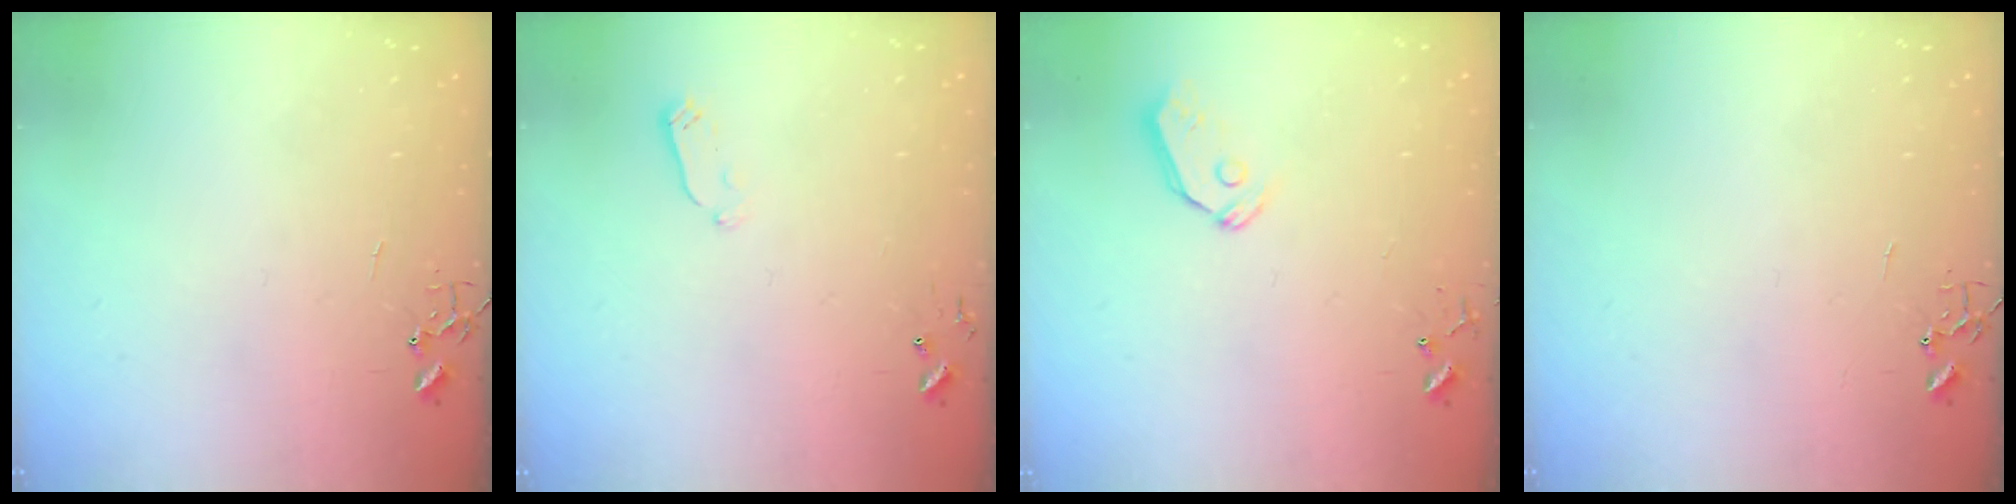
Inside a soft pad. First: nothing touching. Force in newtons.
{"total": 2.9, "press": 2.9, "slide": 0.4}
{"total": 5.3, "press": 5.3, "slide": 0.2}
{"total": 0.0}